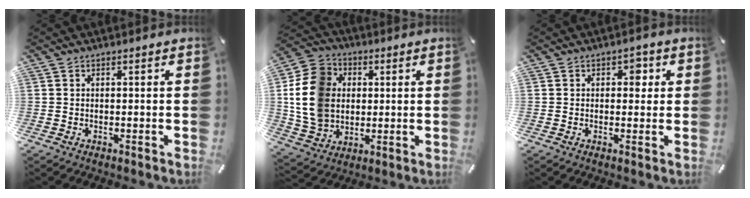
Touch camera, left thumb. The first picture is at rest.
{"total": 14.7, "force": [1.0, 12.5, 7.6], "torque": [-0.180, 0.012, 0.017]}
{"total": 2.8, "force": [0.7, 2.0, 1.8], "torque": [0.001, -0.006, -0.001]}